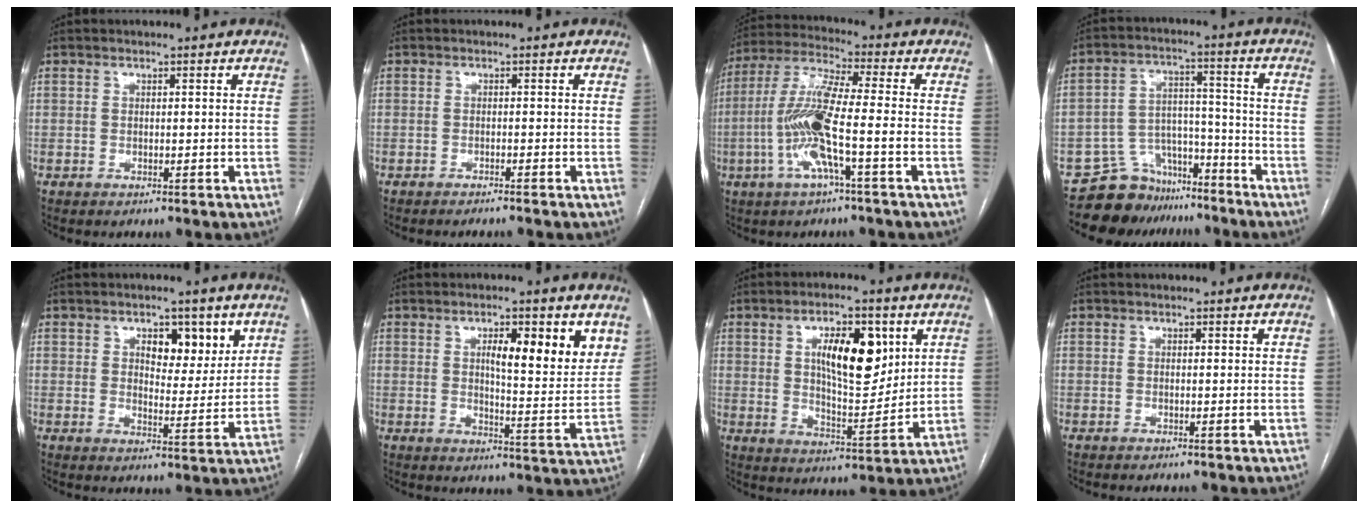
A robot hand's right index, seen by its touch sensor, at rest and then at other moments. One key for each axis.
{"total": 2.4, "fx": -2.1, "fy": -0.6, "fz": 1.0, "tx": -0.007, "ty": 0.004, "tz": -0.028}
{"total": 11.8, "fx": -3.1, "fy": 0.4, "fz": 11.4, "tx": -0.238, "ty": 0.005, "tz": -0.068}
{"total": 9.1, "fx": -7.9, "fy": 4.5, "fz": 0.2, "tx": 0.003, "ty": 0.054, "tz": -0.131}
{"total": 7.2, "fx": 3.7, "fy": 3.3, "fz": 5.2, "tx": -0.066, "ty": 0.001, "tz": 0.055}
{"total": 11.1, "fx": 5.1, "fy": 2.3, "fz": 9.6, "tx": -0.129, "ty": -0.004, "tz": 0.072}
{"total": 12.0, "fx": 4.2, "fy": 4.4, "fz": 10.4, "tx": -0.169, "ty": 0.006, "tz": 0.076}
{"total": 0.6, "fx": 0.5, "fy": 0.1, "fz": 0.3, "tx": -0.003, "ty": 0.001, "tz": 0.004}